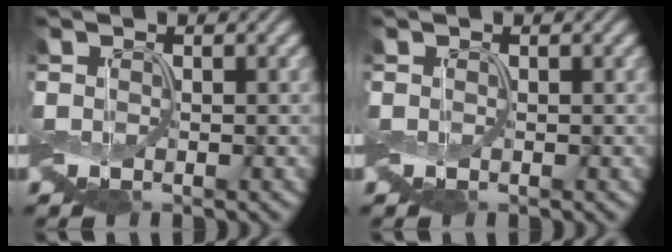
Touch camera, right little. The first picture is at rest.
{"total": 0.0}